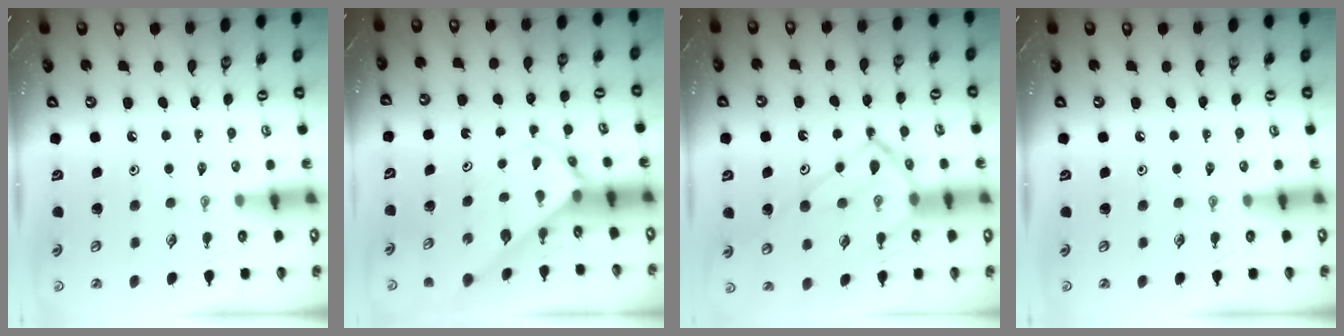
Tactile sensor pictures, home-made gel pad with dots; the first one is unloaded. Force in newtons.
{"total": 2.8, "press": 2.8, "slide": 0.1}
{"total": 16.9, "press": 16.9, "slide": 1.4}
{"total": 0.0}